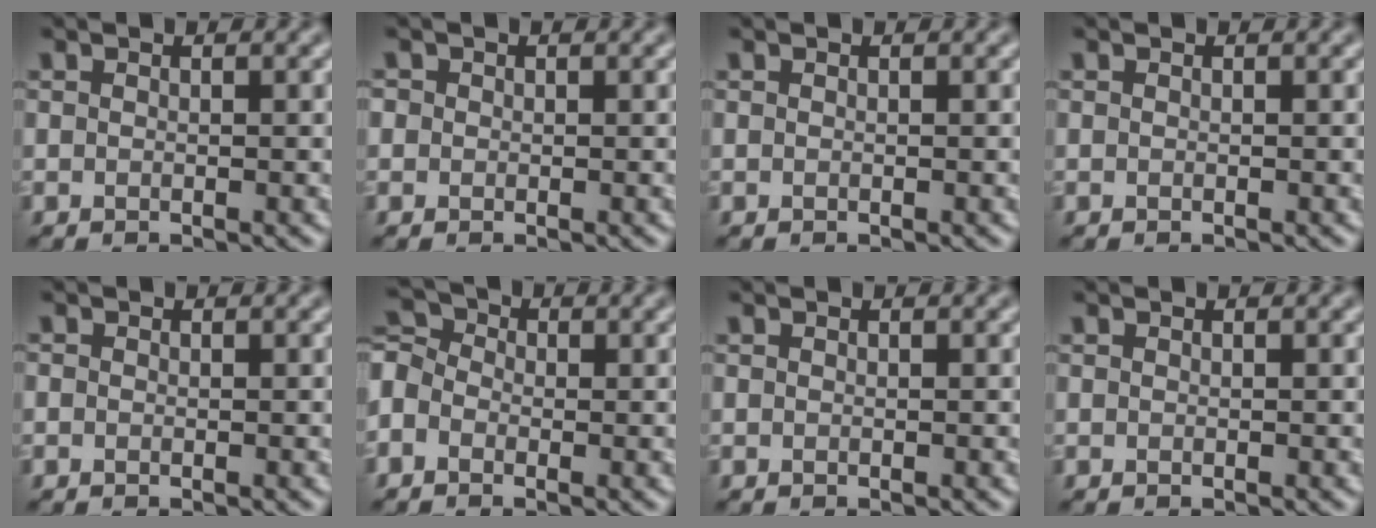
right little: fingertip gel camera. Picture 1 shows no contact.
{"total": 0.6, "force": [0.1, 0.6, 0.1], "torque": [0.004, -0.002, -0.003]}
{"total": 0.0}
{"total": 0.0}
{"total": 0.0}
{"total": 3.8, "force": [-1.3, 3.0, 2.0], "torque": [-0.048, 0.011, -0.031]}
{"total": 0.0}
{"total": 0.0}